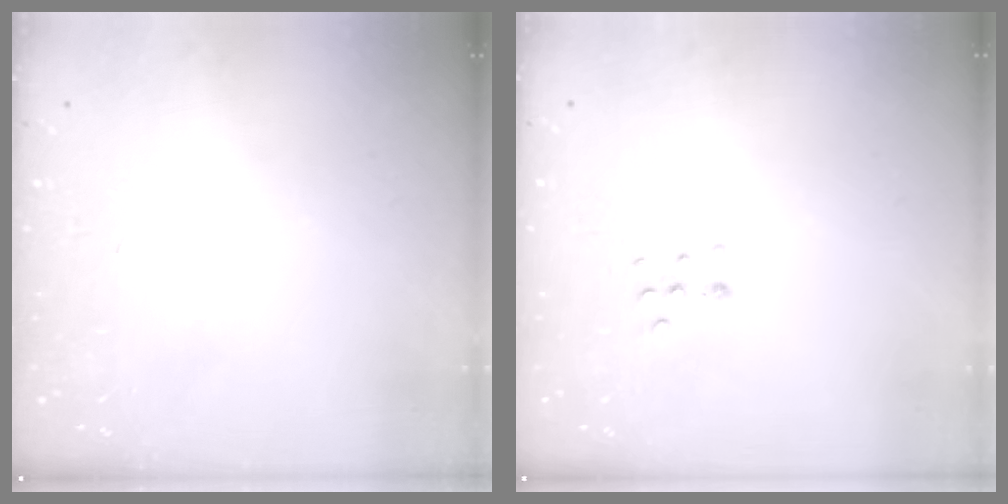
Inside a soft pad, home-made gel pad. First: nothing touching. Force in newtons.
{"total": 3.9, "press": 3.8, "slide": 1.0}